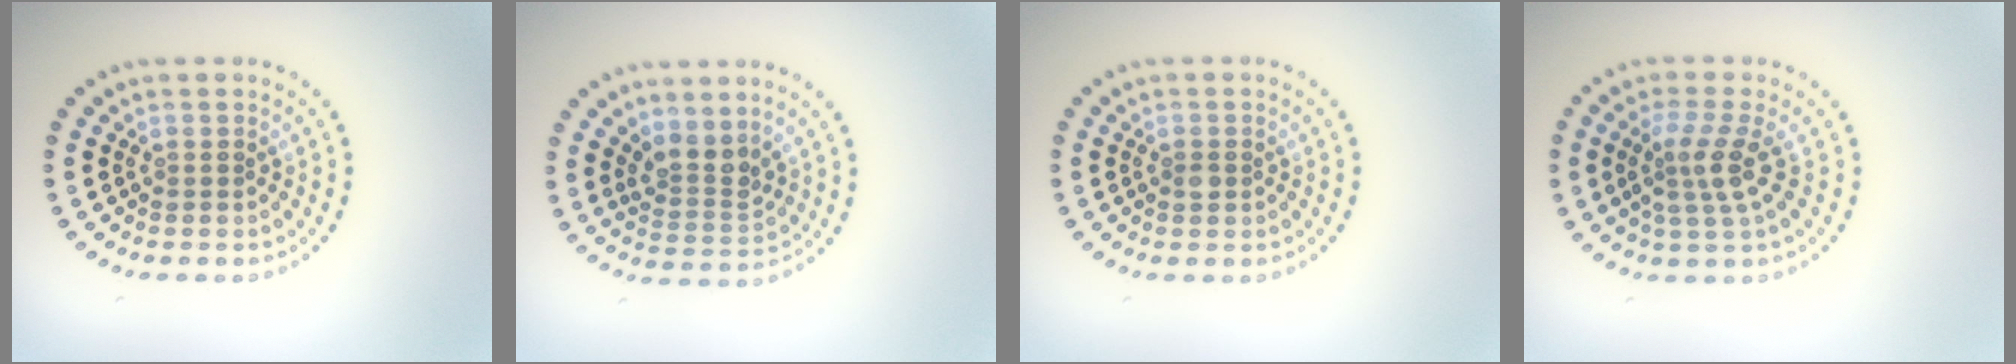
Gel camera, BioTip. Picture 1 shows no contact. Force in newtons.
{"total": 2.6, "press": 1.9, "slide": 1.7}
{"total": 0.9, "press": 0.9, "slide": 0.1}
{"total": 2.9, "press": 2.2, "slide": 1.9}